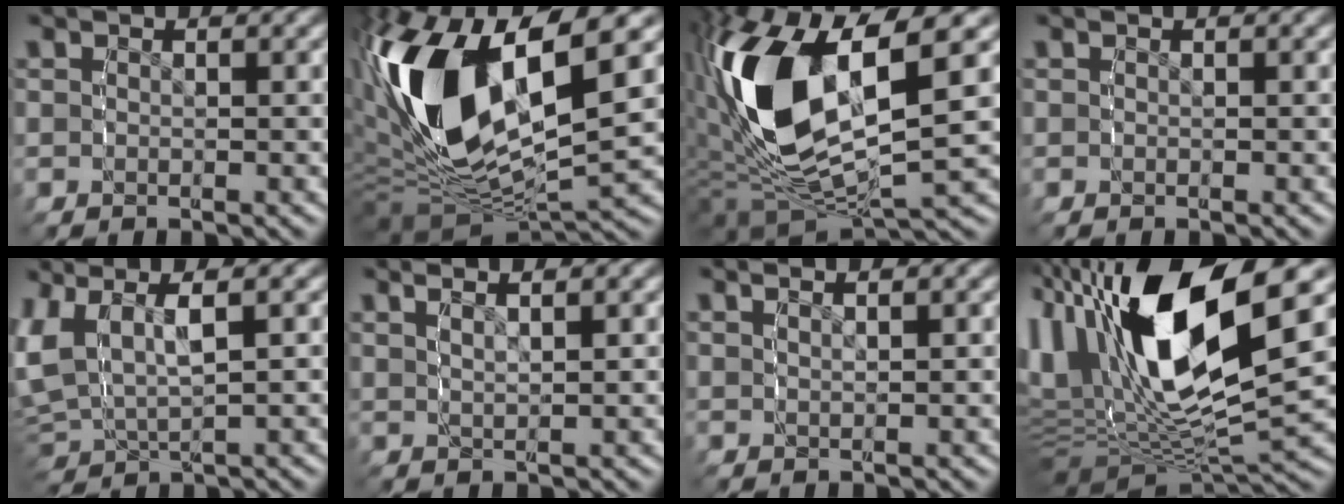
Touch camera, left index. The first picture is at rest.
{"total": 16.3, "force": [0.4, 9.3, 13.4], "torque": [-0.300, -0.034, 0.015]}
{"total": 14.7, "force": [-0.4, 8.5, 12.0], "torque": [-0.276, -0.031, 0.002]}
{"total": 0.0}
{"total": 8.7, "force": [0.5, 6.9, 5.3], "torque": [-0.142, -0.025, 0.010]}
{"total": 3.6, "force": [2.0, 1.6, 2.5], "torque": [-0.041, 0.009, 0.028]}
{"total": 1.9, "force": [1.5, 0.6, 1.1], "torque": [-0.016, 0.007, 0.022]}
{"total": 18.3, "force": [0.9, 11.3, 14.3], "torque": [-0.279, -0.015, 0.015]}